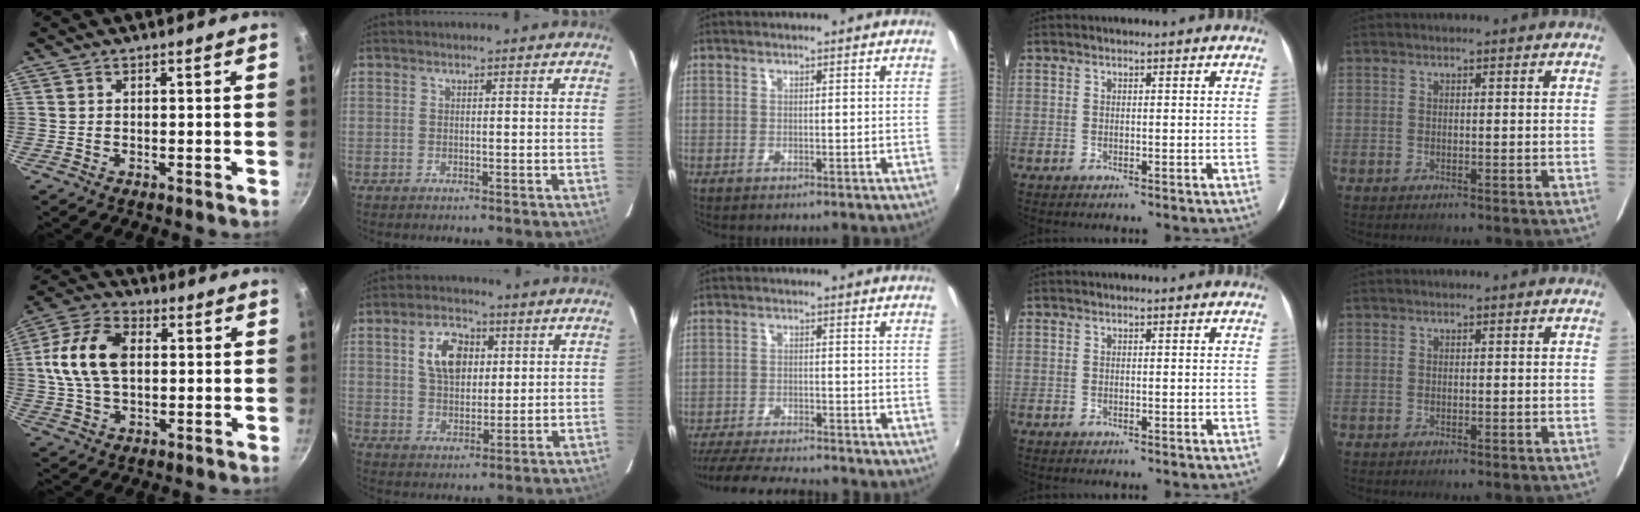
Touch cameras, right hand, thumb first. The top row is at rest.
{"thumb": {"total": 13.5, "force": [1.6, 8.6, 10.2], "torque": [-0.183, 0.019, 0.016]}, "index": {"total": 8.8, "force": [2.7, 5.6, 6.2], "torque": [-0.113, 0.020, 0.053]}, "middle": {"total": 12.6, "force": [-11.4, 1.8, 5.1], "torque": [-0.120, -0.020, -0.184]}}